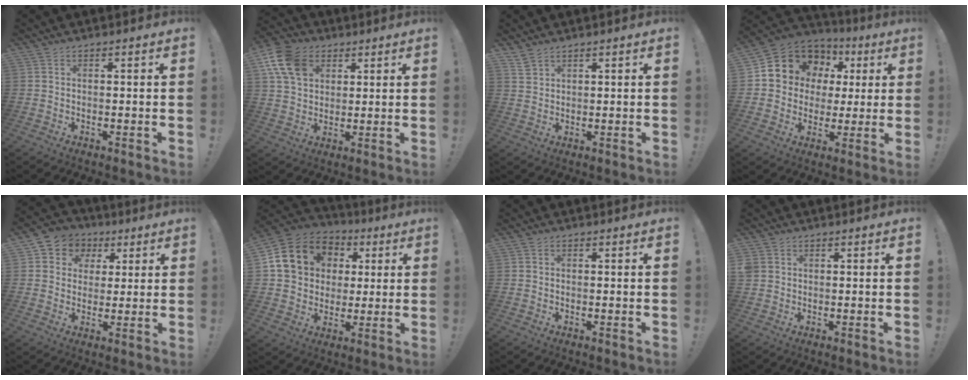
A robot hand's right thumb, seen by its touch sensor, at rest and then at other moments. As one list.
[{"total": 13.9, "force": [5.7, 10.4, 7.2], "torque": [-0.122, -0.016, 0.116]}, {"total": 3.1, "force": [2.6, 1.2, 1.1], "torque": [-0.016, -0.017, 0.050]}, {"total": 11.6, "force": [5.6, 9.7, 3.3], "torque": [-0.045, -0.040, 0.117]}, {"total": 7.1, "force": [1.3, 6.8, 1.8], "torque": [-0.019, -0.004, 0.029]}, {"total": 16.8, "force": [4.5, 14.2, 7.8], "torque": [-0.125, -0.001, 0.104]}, {"total": 0.0}, {"total": 2.2, "force": [0.9, 1.9, 0.7], "torque": [-0.010, 0.001, 0.018]}]